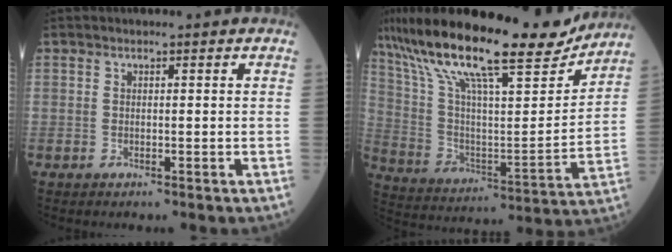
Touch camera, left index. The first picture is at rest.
{"total": 26.3, "force": [21.3, 4.6, 14.8], "torque": [-0.274, 0.003, 0.339]}